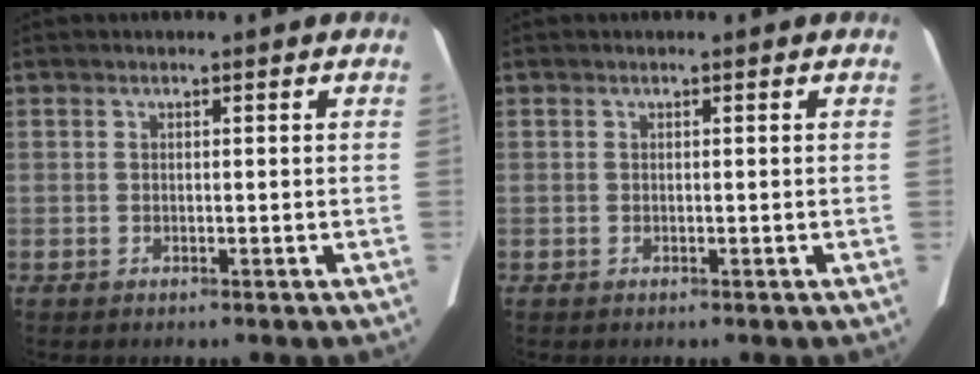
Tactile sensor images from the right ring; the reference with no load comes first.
{"total": 0.0}